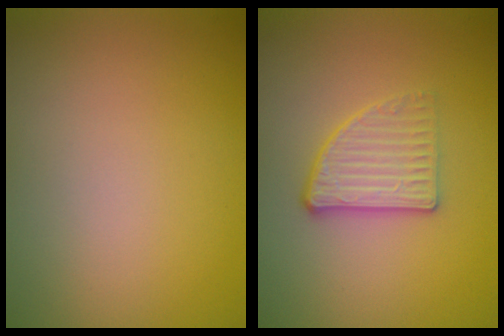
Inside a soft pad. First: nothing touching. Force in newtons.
{"total": 2.7, "press": 2.4, "slide": 1.1}